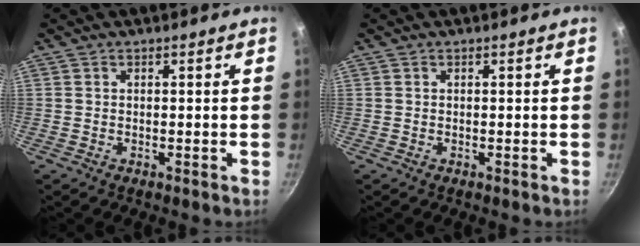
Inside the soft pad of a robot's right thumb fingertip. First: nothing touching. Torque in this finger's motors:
{"motor_torque": [0.00, 0.00, 0.01, 0.01, 0.00]}